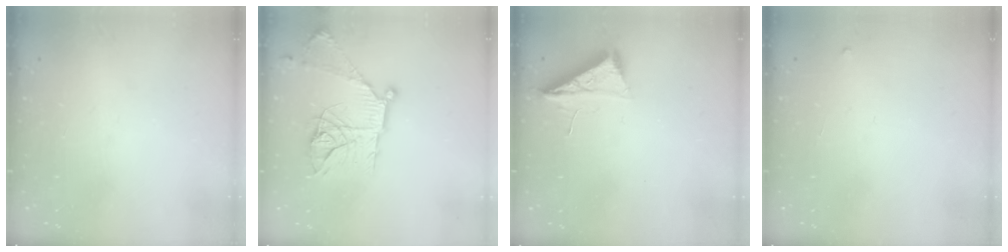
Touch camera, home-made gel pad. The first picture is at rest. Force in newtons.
{"total": 18.2, "press": 18.2, "slide": 1.2}
{"total": 7.0, "press": 6.9, "slide": 0.8}
{"total": 2.3, "press": 2.3, "slide": 0.3}